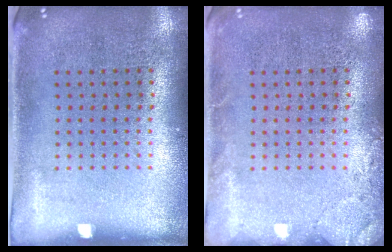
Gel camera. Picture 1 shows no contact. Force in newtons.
{"total": 1.7, "press": 1.7, "slide": 0.3}